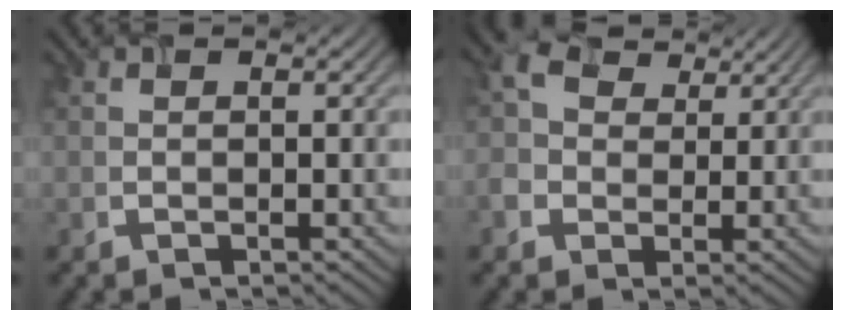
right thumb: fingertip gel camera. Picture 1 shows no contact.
{"total": 3.1, "force": [0.8, 3.0, 0.7], "torque": [-0.025, 0.003, 0.015]}